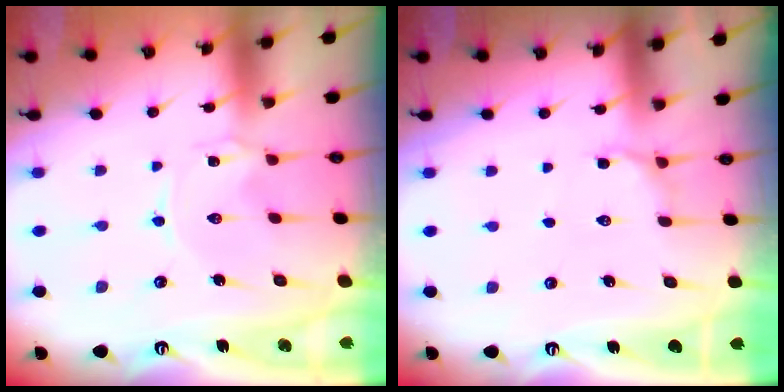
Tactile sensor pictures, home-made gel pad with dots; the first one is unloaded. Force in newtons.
{"total": 6.0, "press": 5.8, "slide": 1.8}